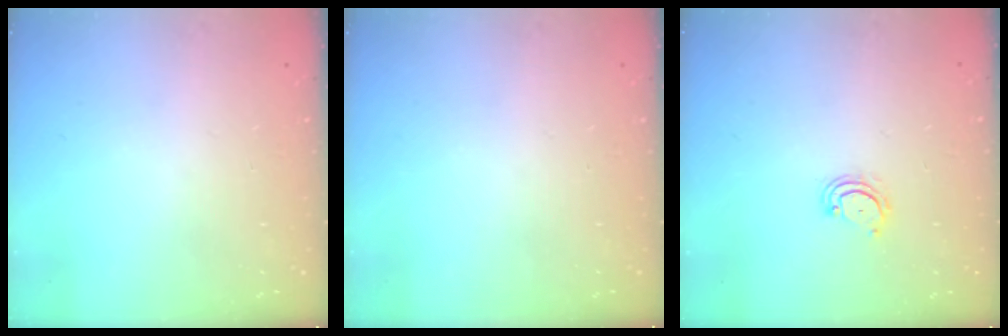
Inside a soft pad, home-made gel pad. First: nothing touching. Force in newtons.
{"total": 0.0}
{"total": 3.9, "press": 3.9, "slide": 0.3}